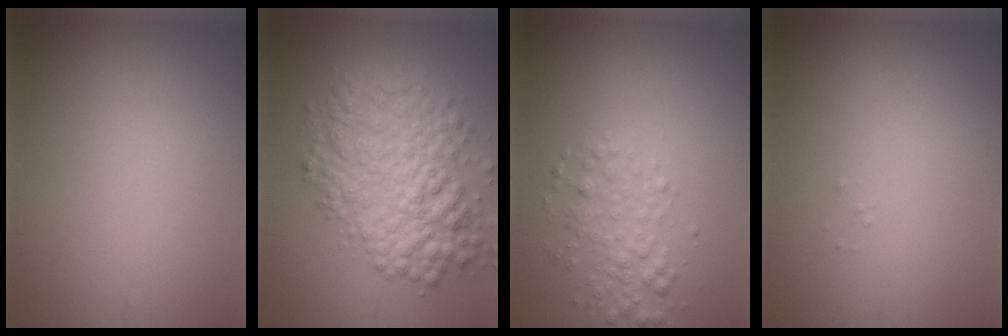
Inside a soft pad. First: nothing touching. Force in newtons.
{"total": 7.6, "press": 7.6, "slide": 0.2}
{"total": 2.8, "press": 2.8, "slide": 0.1}
{"total": 0.0}